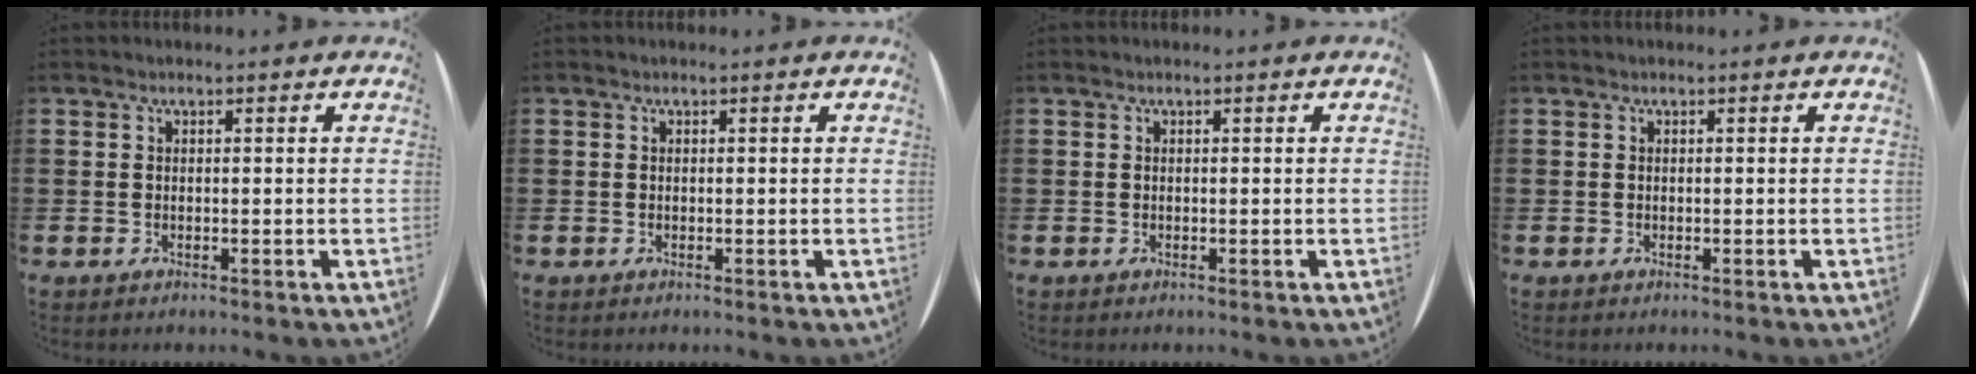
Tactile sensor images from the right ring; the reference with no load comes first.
{"total": 0.0}
{"total": 0.0}
{"total": 0.0}